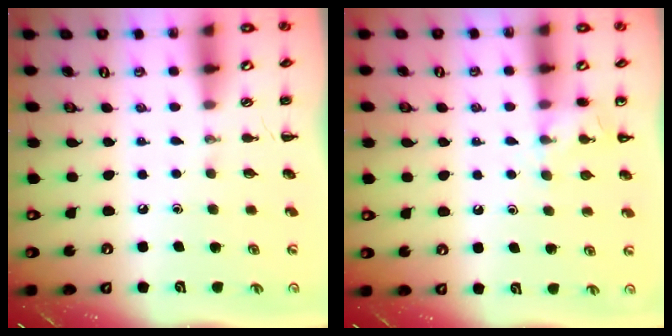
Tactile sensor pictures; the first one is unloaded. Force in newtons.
{"total": 6.4, "press": 6.2, "slide": 1.4}